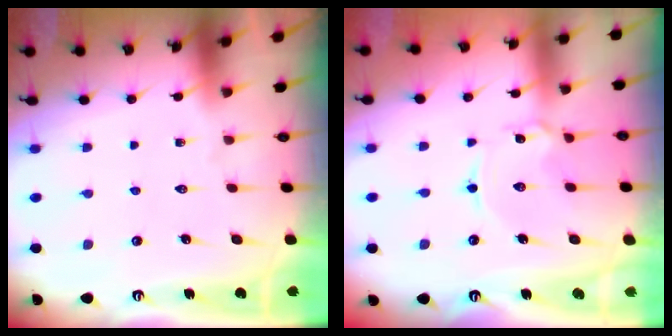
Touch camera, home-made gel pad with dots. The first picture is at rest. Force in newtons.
{"total": 2.2, "press": 2.2, "slide": 0.3}